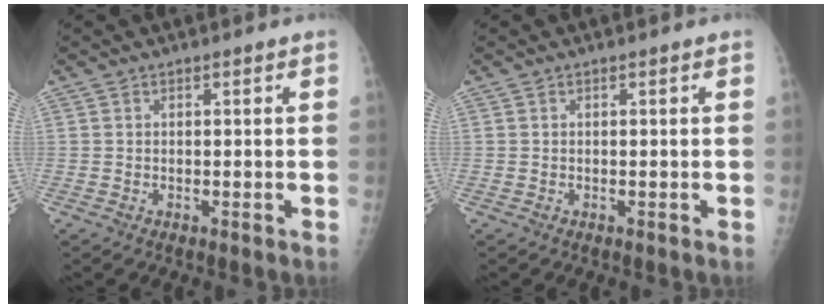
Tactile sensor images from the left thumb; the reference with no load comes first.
{"total": 0.0}